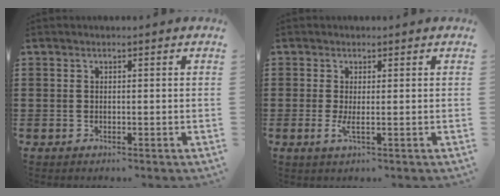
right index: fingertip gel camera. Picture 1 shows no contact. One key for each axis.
{"total": 2.0, "fx": 0.0, "fy": 0.3, "fz": 2.0, "tx": -0.044, "ty": -0.007, "tz": -0.002}